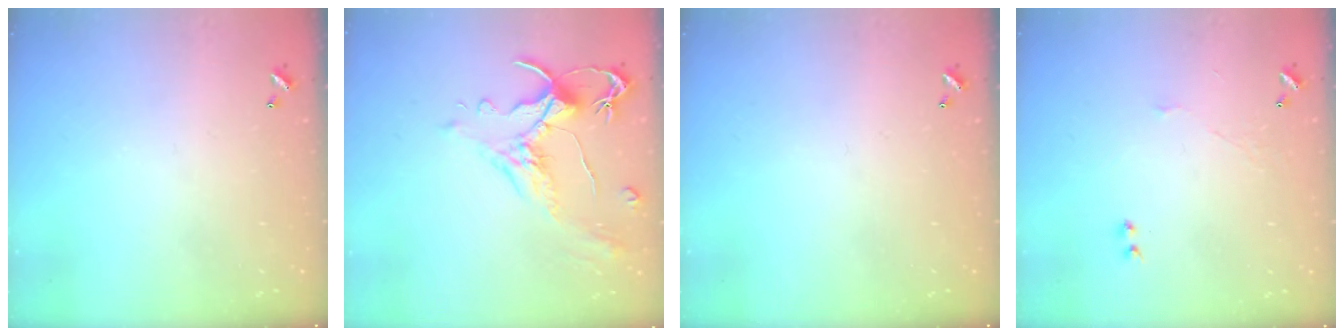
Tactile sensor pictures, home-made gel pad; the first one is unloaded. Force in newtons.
{"total": 1.6, "press": 1.1, "slide": 1.2}
{"total": 0.0}
{"total": 2.4, "press": 2.3, "slide": 0.6}